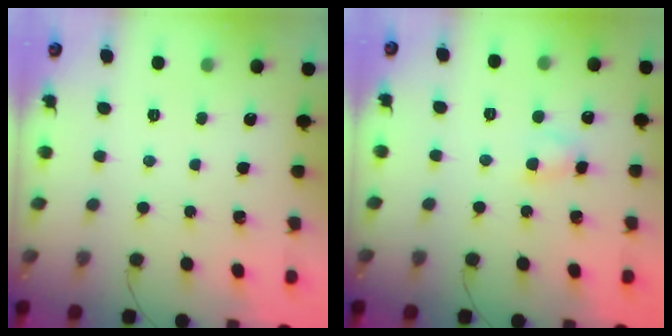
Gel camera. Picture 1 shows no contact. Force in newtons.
{"total": 3.4, "press": 3.1, "slide": 1.3}